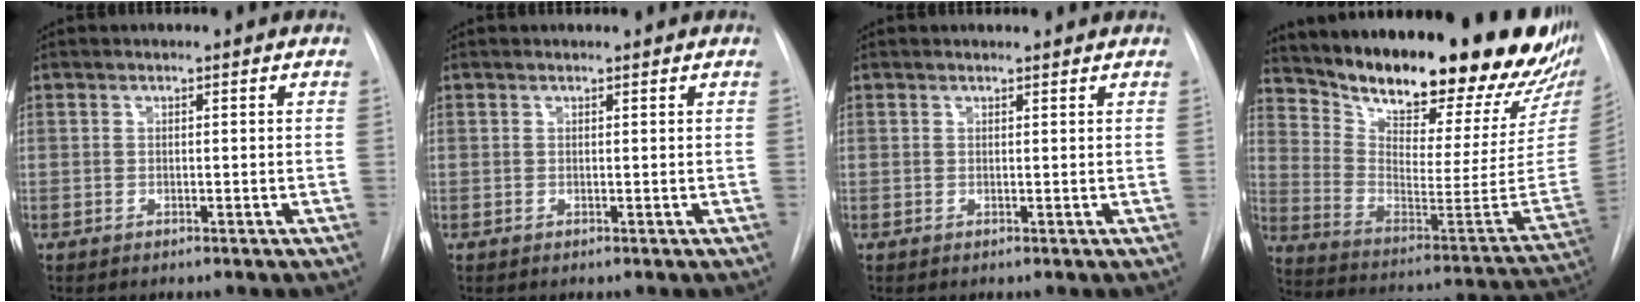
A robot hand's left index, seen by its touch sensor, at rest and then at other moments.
{"total": 1.5, "force": [1.4, 0.2, 0.3], "torque": [-0.008, 0.014, 0.018]}
{"total": 2.7, "force": [2.7, 0.4, 0.5], "torque": [-0.010, 0.015, 0.029]}
{"total": 27.7, "force": [23.5, 5.6, 13.5], "torque": [-0.222, -0.081, 0.317]}